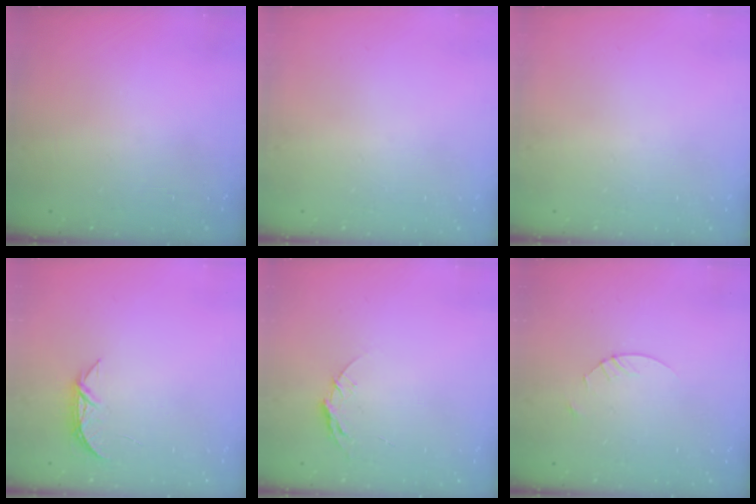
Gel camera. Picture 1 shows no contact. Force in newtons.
{"total": 0.0}
{"total": 0.0}
{"total": 4.2, "press": 4.2, "slide": 0.5}
{"total": 6.5, "press": 6.5, "slide": 0.6}
{"total": 1.4, "press": 1.4, "slide": 0.2}